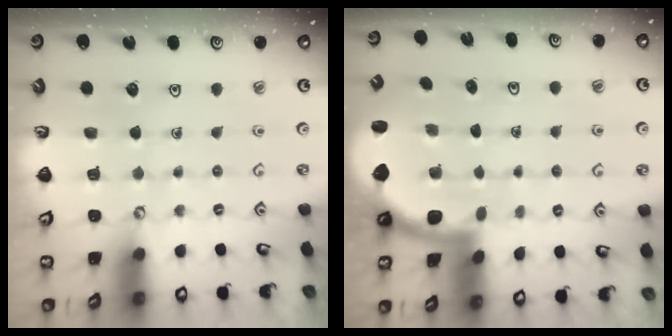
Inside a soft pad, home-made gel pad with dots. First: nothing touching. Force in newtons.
{"total": 1.9, "press": 1.9, "slide": 0.3}